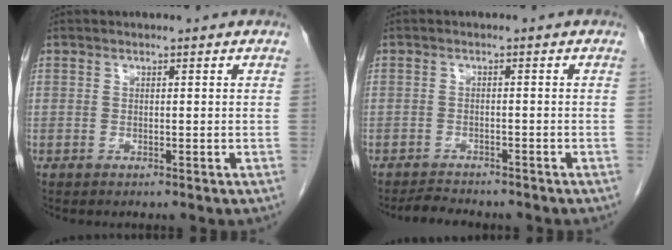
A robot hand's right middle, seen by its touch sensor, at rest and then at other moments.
{"total": 3.5, "force": [-3.3, 0.7, 0.9], "torque": [-0.022, -0.011, -0.052]}